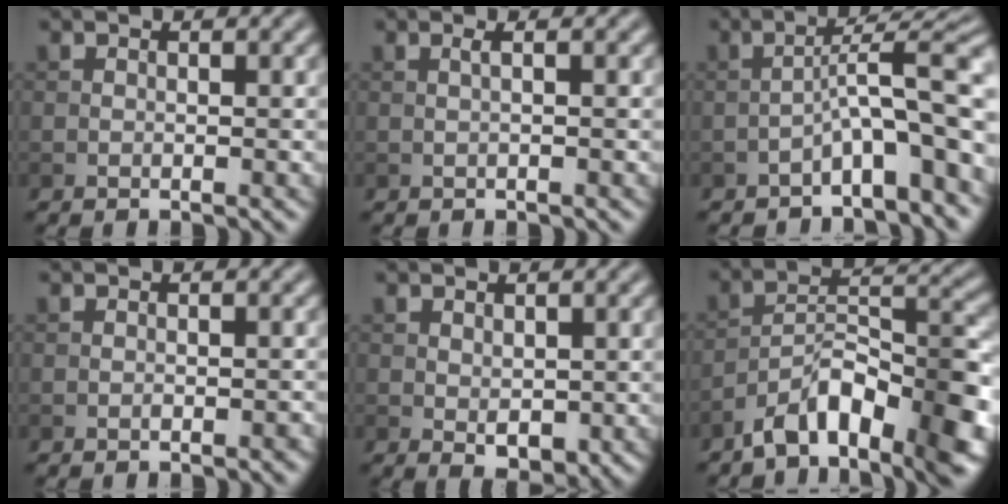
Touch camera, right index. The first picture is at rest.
{"total": 0.9, "force": [0.2, 0.2, 0.9], "torque": [-0.017, 0.005, 0.000]}
{"total": 7.1, "force": [-2.9, 1.3, 6.4], "torque": [-0.089, 0.027, -0.050]}
{"total": 0.7, "force": [-0.4, 0.2, 0.5], "torque": [-0.008, 0.001, -0.006]}
{"total": 2.0, "force": [0.0, 1.2, 1.6], "torque": [-0.027, -0.009, 0.009]}
{"total": 9.5, "force": [-6.0, 3.3, 6.6], "torque": [-0.100, 0.012, -0.104]}